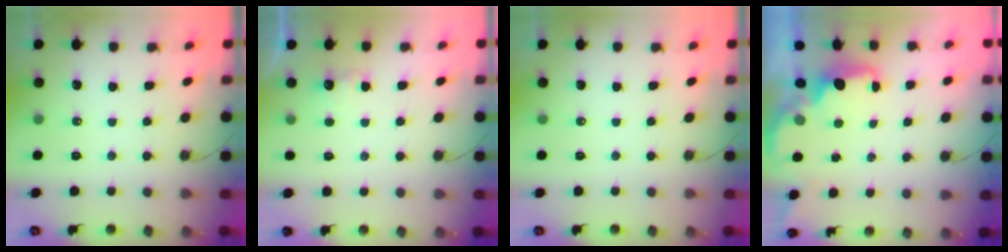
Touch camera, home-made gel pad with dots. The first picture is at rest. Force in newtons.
{"total": 2.9, "press": 2.8, "slide": 0.9}
{"total": 0.0}
{"total": 1.9, "press": 1.8, "slide": 0.7}